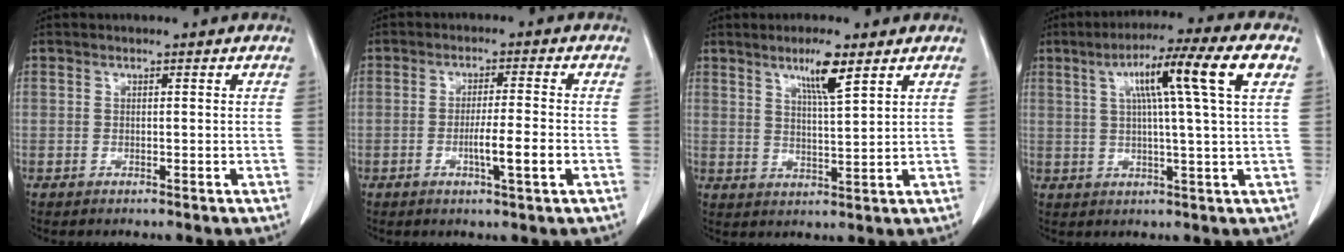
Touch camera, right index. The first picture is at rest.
{"total": 5.2, "force": [-1.5, -0.1, 5.0], "torque": [-0.081, -0.005, -0.023]}
{"total": 5.8, "force": [3.5, 0.0, 4.6], "torque": [-0.082, -0.007, 0.063]}
{"total": 12.4, "force": [4.1, -1.0, 11.6], "torque": [-0.188, 0.023, 0.063]}